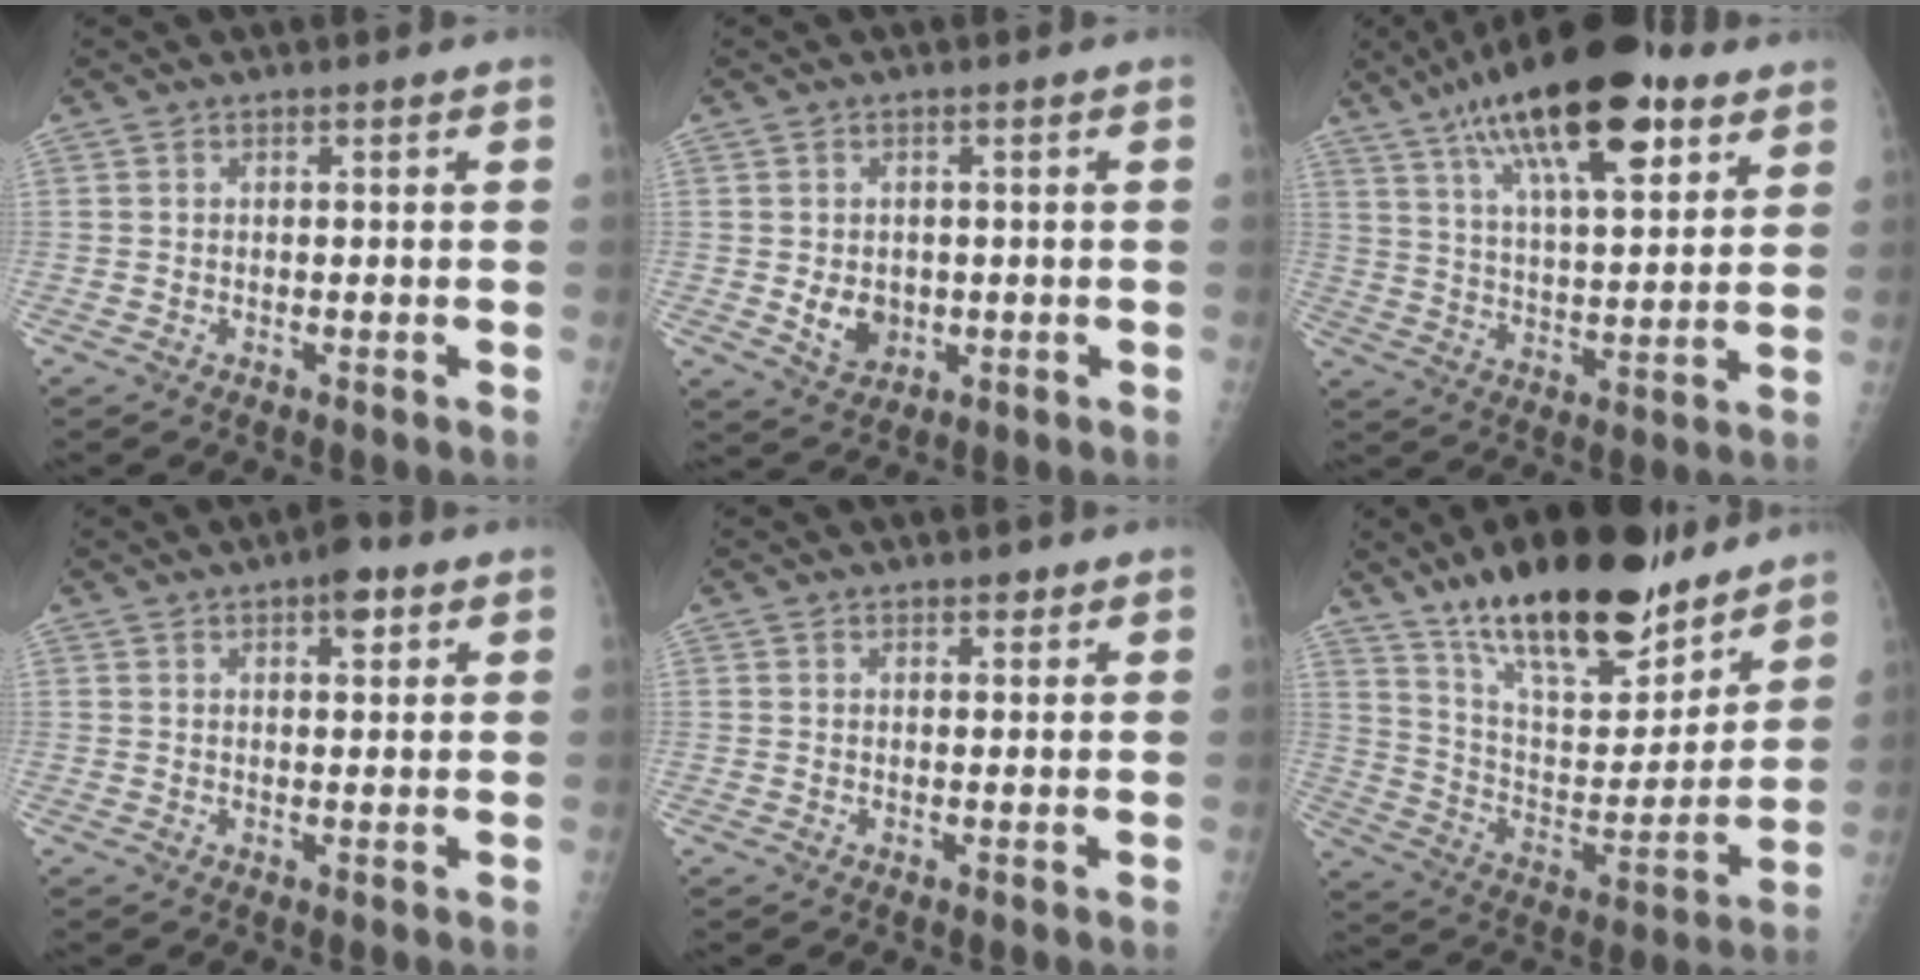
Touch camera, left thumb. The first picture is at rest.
{"total": 4.8, "force": [-0.3, 3.9, 2.8], "torque": [-0.027, -0.005, 0.008]}
{"total": 22.6, "force": [12.6, 8.0, 16.9], "torque": [-0.259, -0.026, 0.208]}
{"total": 4.2, "force": [2.3, 1.7, 3.0], "torque": [-0.030, -0.007, 0.028]}
{"total": 1.6, "force": [1.2, 0.7, 0.7], "torque": [-0.002, -0.006, 0.014]}
{"total": 25.2, "force": [18.5, 8.9, 14.6], "torque": [-0.196, -0.085, 0.307]}